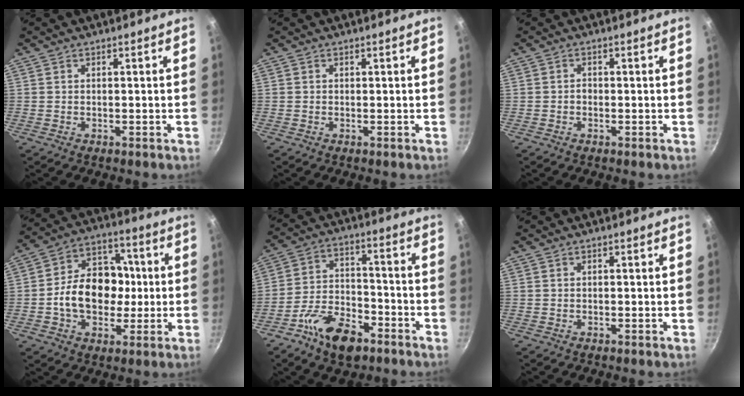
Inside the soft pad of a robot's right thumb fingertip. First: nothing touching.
{"total": 0.0}
{"total": 1.0, "force": [-0.4, 0.8, 0.5], "torque": [-0.006, 0.005, -0.007]}
{"total": 15.9, "force": [-1.2, 11.9, 10.4], "torque": [-0.125, 0.032, -0.033]}
{"total": 13.0, "force": [-7.8, 6.8, 7.9], "torque": [-0.122, 0.052, -0.142]}
{"total": 0.0}